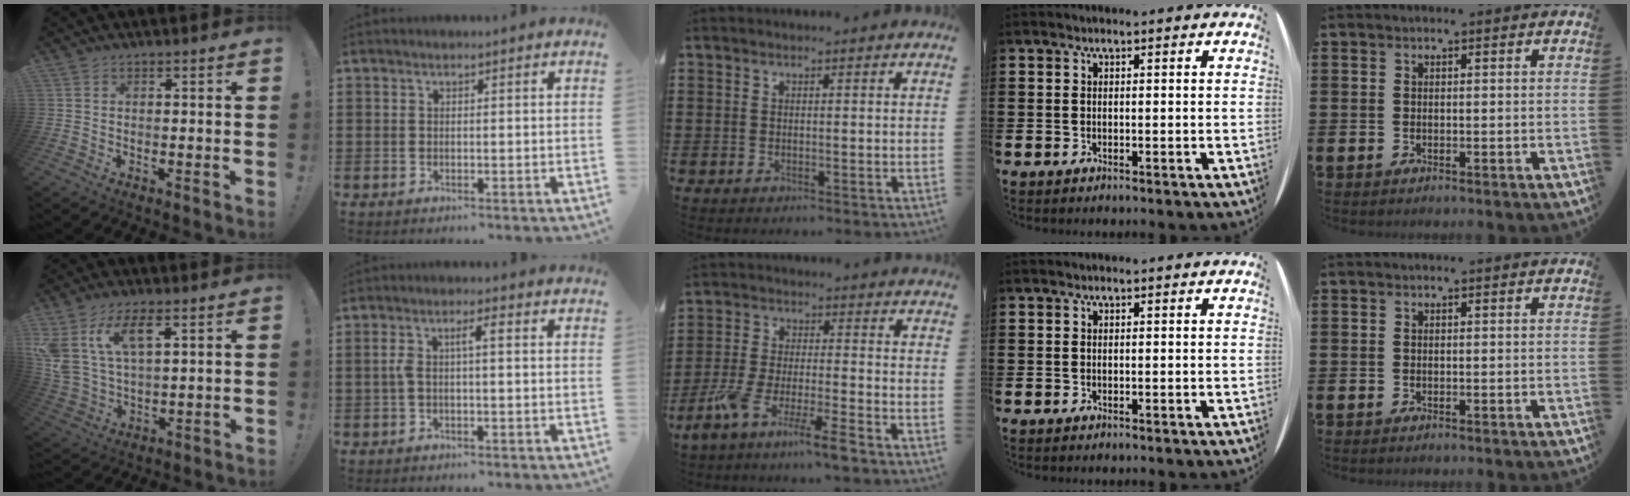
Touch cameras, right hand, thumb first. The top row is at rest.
{"thumb": {"total": 11.8, "force": [6.1, 5.8, 8.2], "torque": [-0.173, -0.024, 0.111]}, "index": {"total": 3.3, "force": [-0.2, 0.7, 3.2], "torque": [-0.075, 0.002, -0.012]}, "middle": {"total": 7.8, "force": [-6.2, -0.1, 4.7], "torque": [-0.108, -0.015, -0.122]}}